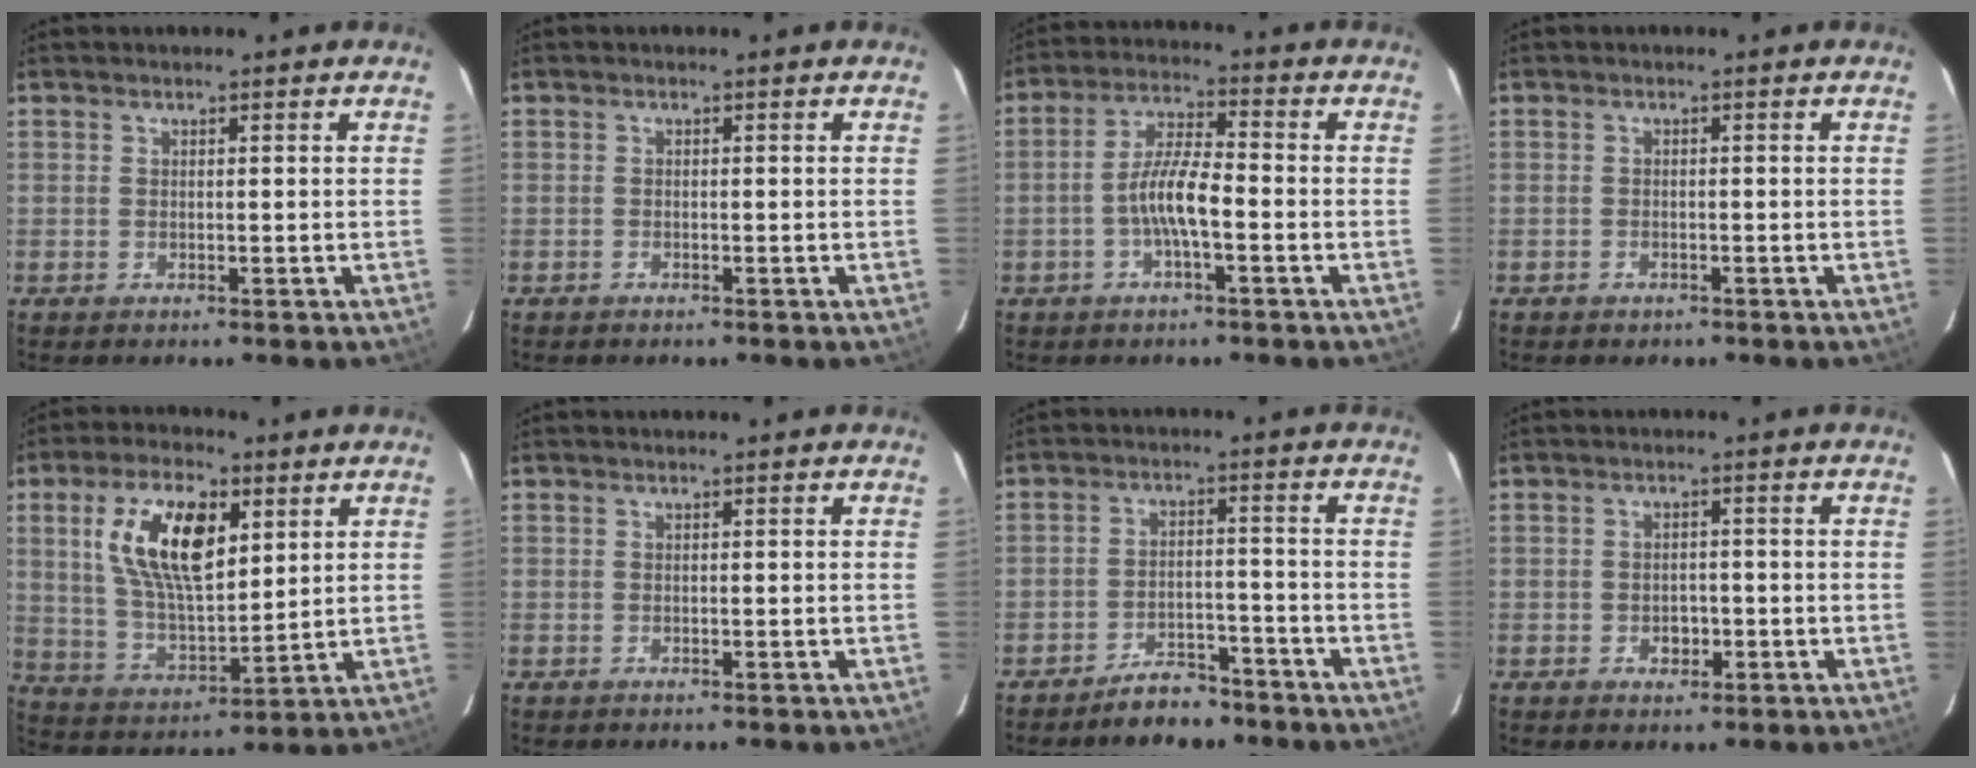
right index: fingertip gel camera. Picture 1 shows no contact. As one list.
[{"total": 0.6, "force": [-0.5, 0.3, 0.0], "torque": [-0.002, 0.002, -0.010]}, {"total": 7.2, "force": [-2.4, 1.4, 6.7], "torque": [-0.136, 0.011, -0.044]}, {"total": 1.5, "force": [-1.0, 1.1, 0.3], "torque": [-0.009, 0.002, -0.013]}, {"total": 15.8, "force": [5.6, 7.3, 12.8], "torque": [-0.236, 0.014, 0.114]}, {"total": 0.0}, {"total": 7.1, "force": [-5.8, 3.3, 2.3], "torque": [-0.057, 0.023, -0.081]}, {"total": 2.8, "force": [-0.9, 2.3, 1.3], "torque": [-0.023, 0.007, -0.006]}]